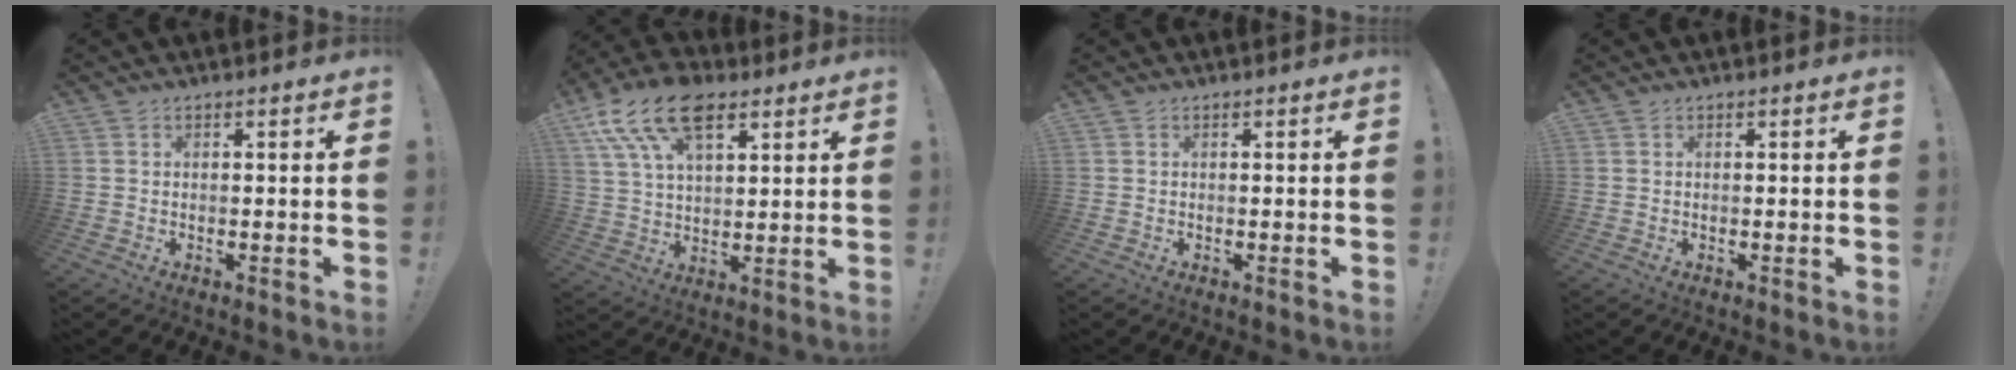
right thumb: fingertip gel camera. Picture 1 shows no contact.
{"total": 17.5, "force": [9.4, 9.6, 11.2], "torque": [-0.202, -0.038, 0.172]}
{"total": 0.0}
{"total": 0.0}